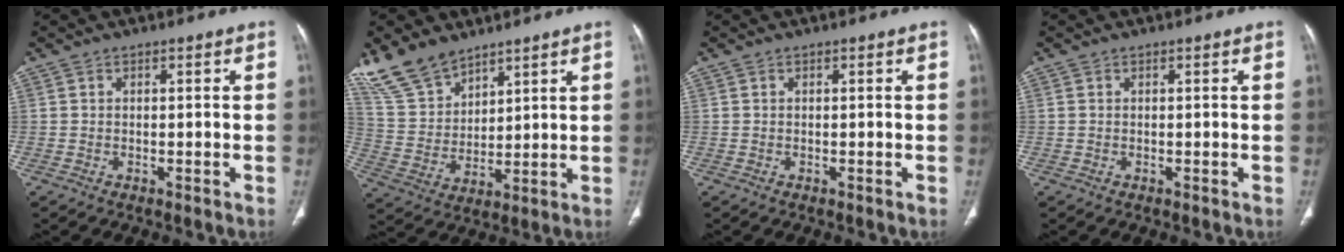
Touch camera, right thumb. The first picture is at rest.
{"total": 11.1, "force": [8.8, 5.7, 3.7], "torque": [-0.063, -0.038, 0.191]}
{"total": 0.0}
{"total": 0.0}